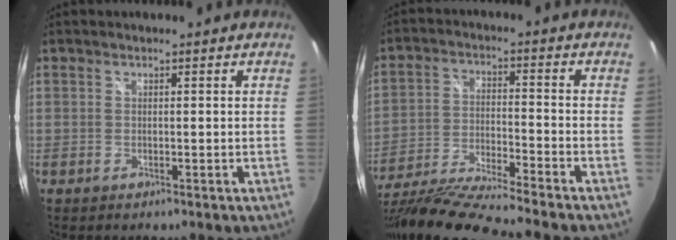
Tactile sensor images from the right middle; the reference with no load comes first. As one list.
[{"total": 19.1, "force": [-16.7, -0.8, 9.3], "torque": [-0.183, -0.053, -0.297]}]